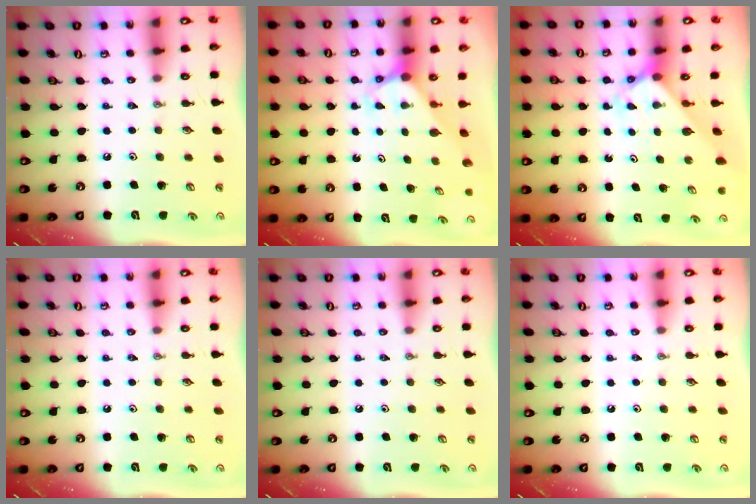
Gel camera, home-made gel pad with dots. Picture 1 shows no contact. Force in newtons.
{"total": 2.3, "press": 2.3, "slide": 0.1}
{"total": 2.1, "press": 2.1, "slide": 0.1}
{"total": 0.0}
{"total": 0.0}
{"total": 0.0}